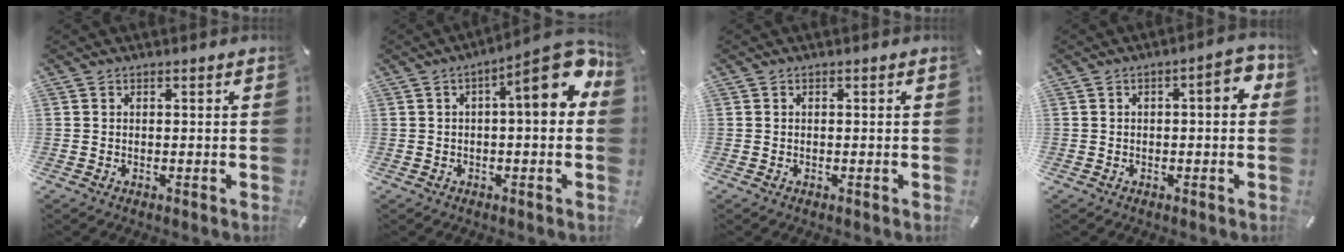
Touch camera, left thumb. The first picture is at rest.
{"total": 13.8, "force": [4.1, 3.9, 12.6], "torque": [-0.150, -0.038, 0.056]}
{"total": 0.0}
{"total": 5.6, "force": [0.2, 2.2, 5.2], "torque": [-0.065, 0.003, -0.005]}